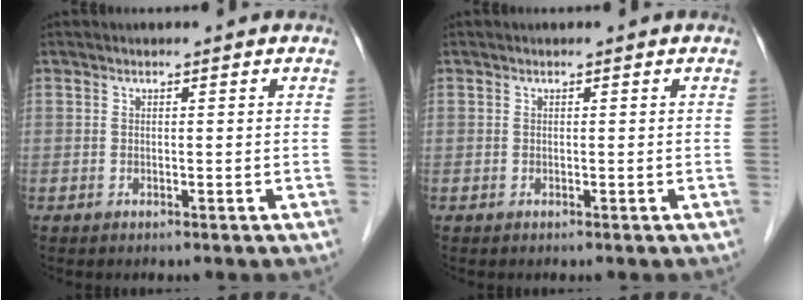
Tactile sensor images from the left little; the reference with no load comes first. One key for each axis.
{"total": 0.0}